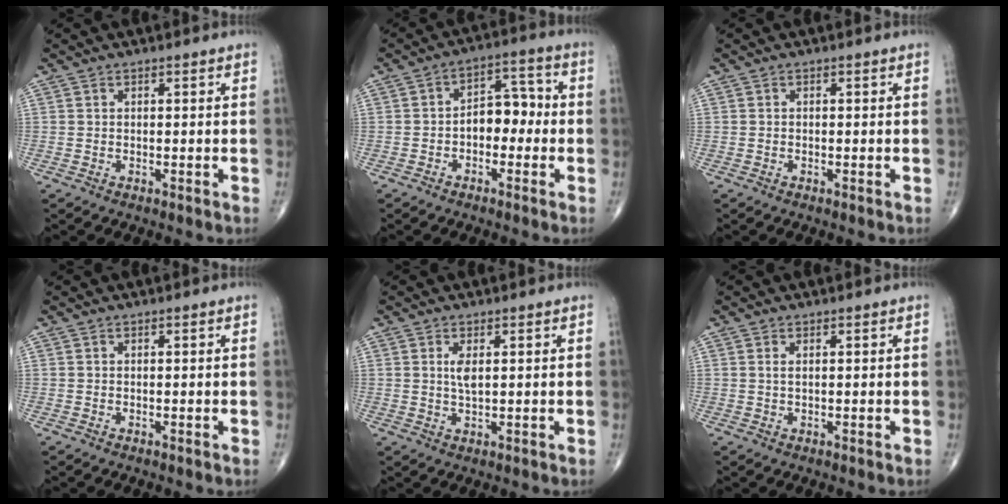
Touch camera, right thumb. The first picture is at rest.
{"total": 7.3, "force": [-1.3, 4.8, 5.3], "torque": [-0.051, 0.036, -0.032]}
{"total": 0.0}
{"total": 0.0}
{"total": 2.7, "force": [0.8, 1.0, 2.4], "torque": [-0.049, -0.006, 0.018]}
{"total": 0.9, "force": [0.4, 0.3, 0.7], "torque": [-0.019, 0.003, 0.009]}